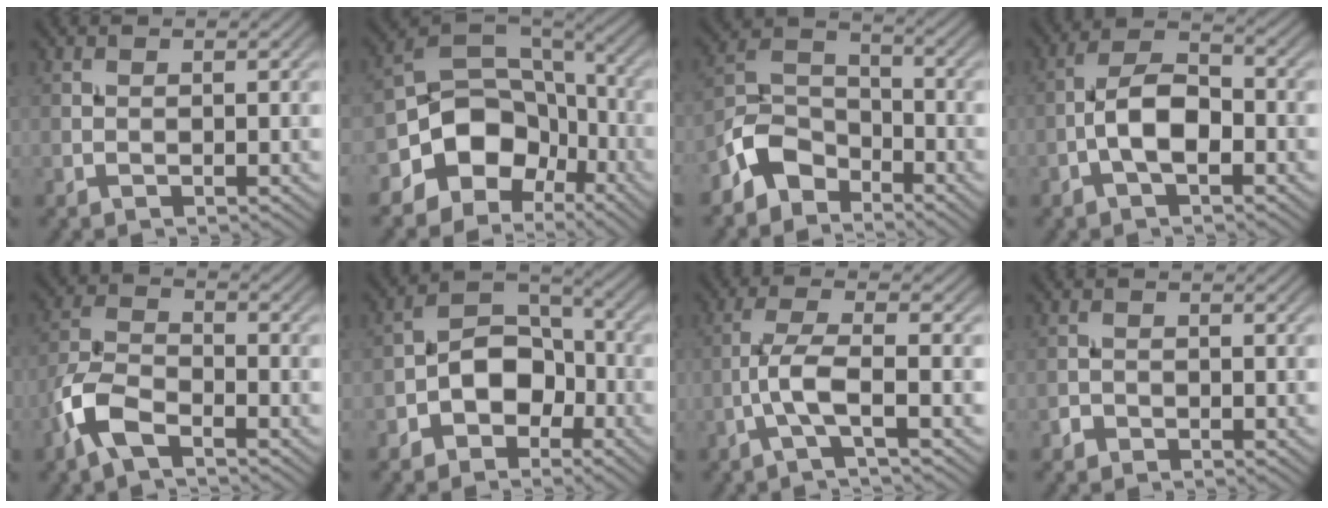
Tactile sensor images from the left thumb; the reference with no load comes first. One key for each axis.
{"total": 12.0, "fx": -5.2, "fy": 9.0, "fz": 6.0, "tx": -0.119, "ty": -0.018, "tz": -0.101}
{"total": 6.8, "fx": -4.9, "fy": 3.8, "fz": 2.8, "tx": -0.053, "ty": 0.002, "tz": -0.117}
{"total": 6.4, "fx": -2.1, "fy": 3.1, "fz": 5.2, "tx": -0.092, "ty": 0.015, "tz": -0.049}
{"total": 6.7, "fx": -4.1, "fy": 2.8, "fz": 4.4, "tx": -0.101, "ty": -0.003, "tz": -0.101}
{"total": 7.1, "fx": -3.0, "fy": 5.0, "fz": 4.1, "tx": -0.061, "ty": 0.011, "tz": -0.066}
{"total": 4.5, "fx": -1.7, "fy": 0.6, "fz": 4.1, "tx": -0.084, "ty": 0.014, "tz": -0.049}
{"total": 1.2, "fx": -0.9, "fy": 0.8, "fz": 0.1, "tx": 0.001, "ty": 0.001, "tz": -0.019}